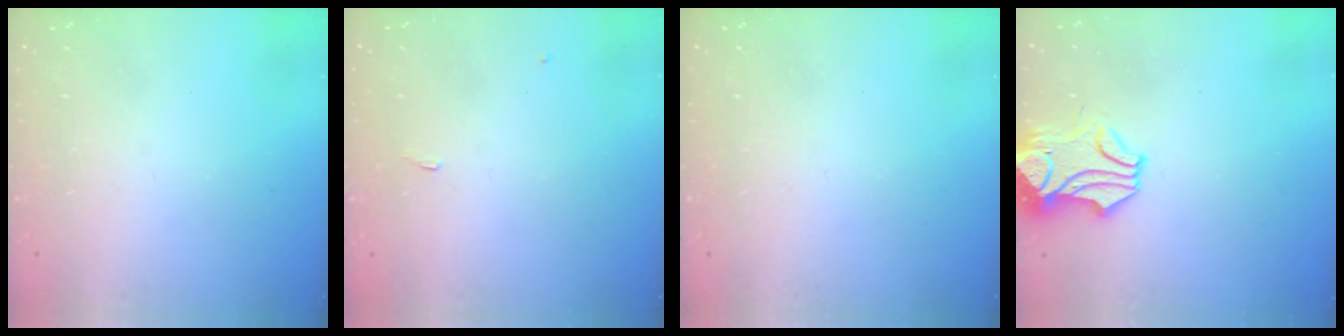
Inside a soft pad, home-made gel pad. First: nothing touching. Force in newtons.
{"total": 1.6, "press": 1.6, "slide": 0.3}
{"total": 0.0}
{"total": 1.4, "press": 0.6, "slide": 1.3}